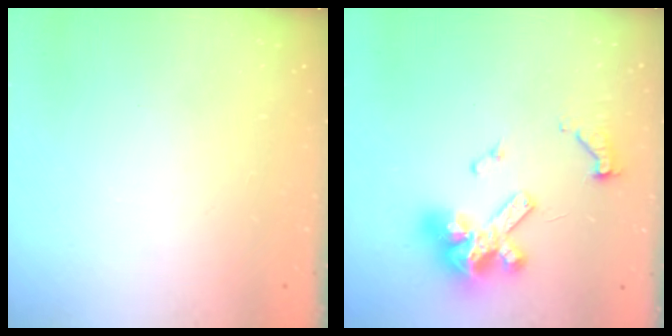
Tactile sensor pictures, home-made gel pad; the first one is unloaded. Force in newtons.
{"total": 14.9, "press": 14.8, "slide": 1.6}